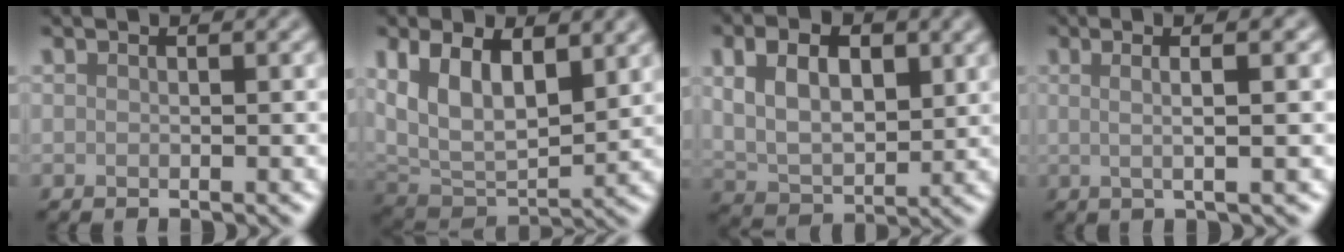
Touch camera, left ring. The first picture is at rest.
{"total": 8.9, "force": [3.2, 4.6, 6.8], "torque": [-0.140, -0.003, 0.053]}
{"total": 6.9, "force": [1.9, 4.3, 5.1], "torque": [-0.099, 0.000, 0.034]}
{"total": 5.4, "force": [1.4, 1.5, 5.0], "torque": [-0.065, 0.014, -0.008]}